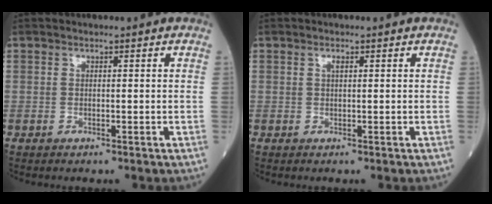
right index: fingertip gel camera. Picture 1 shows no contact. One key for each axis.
{"total": 0.7, "fx": 0.3, "fy": 0.2, "fz": 0.6, "tx": -0.015, "ty": 0.000, "tz": 0.005}